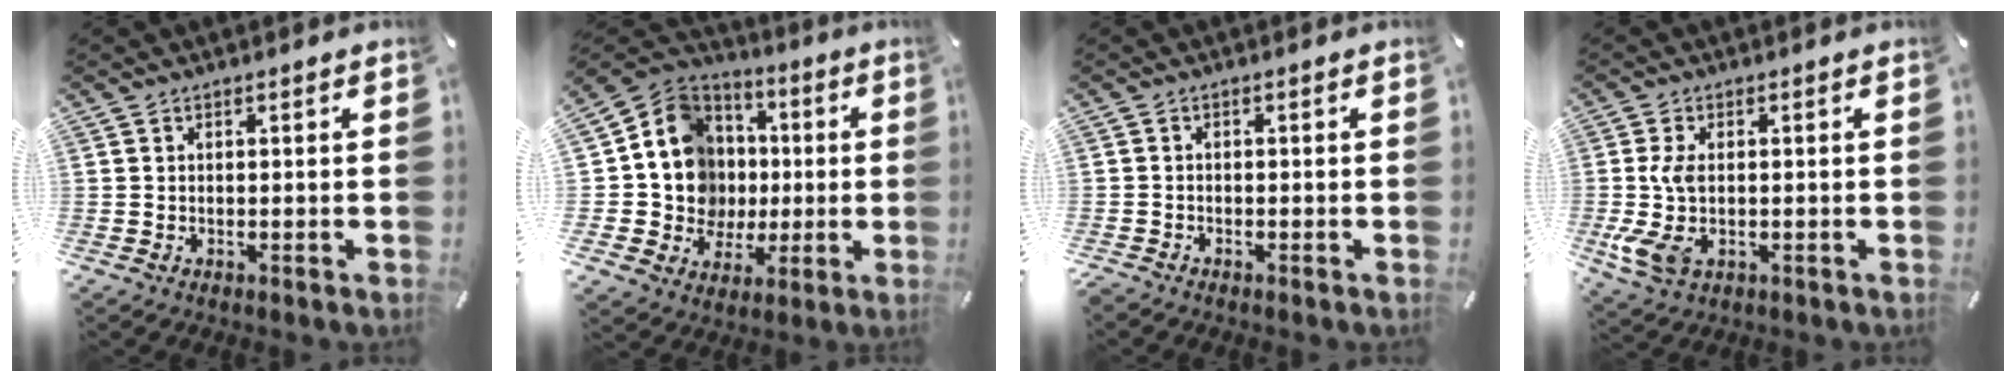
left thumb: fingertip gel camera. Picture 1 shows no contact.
{"total": 15.4, "force": [0.1, 14.6, 4.9], "torque": [-0.099, -0.013, 0.024]}
{"total": 0.9, "force": [-0.9, 0.4, 0.1], "torque": [-0.004, 0.003, -0.018]}
{"total": 7.1, "force": [-0.5, 4.3, 5.7], "torque": [-0.140, -0.007, -0.011]}